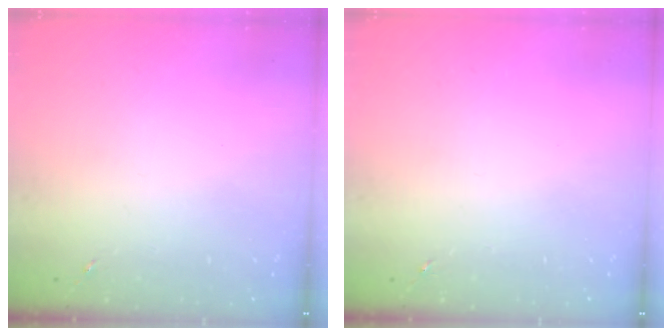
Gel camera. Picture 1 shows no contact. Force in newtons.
{"total": 0.0}